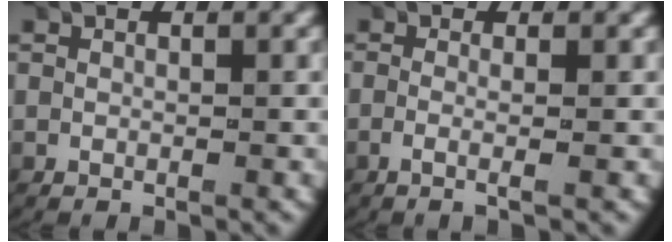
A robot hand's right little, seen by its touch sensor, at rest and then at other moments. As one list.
[{"total": 1.7, "force": [-0.8, -0.3, 1.5], "torque": [-0.048, -0.012, -0.010]}]